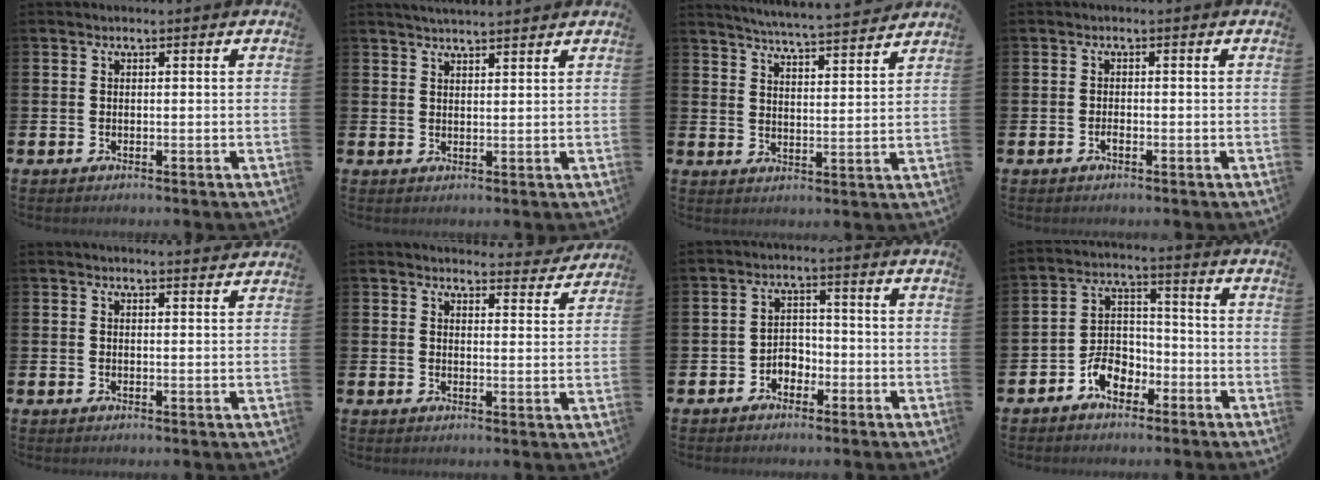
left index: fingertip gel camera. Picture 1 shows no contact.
{"total": 2.8, "force": [2.8, -0.1, 0.3], "torque": [-0.009, -0.012, 0.051]}
{"total": 5.6, "force": [5.5, -0.5, 0.9], "torque": [-0.031, -0.042, 0.094]}
{"total": 1.0, "force": [-0.5, 0.3, 0.7], "torque": [-0.015, -0.001, -0.010]}
{"total": 1.5, "force": [1.5, 0.0, -0.1], "torque": [0.010, -0.012, 0.026]}
{"total": 3.7, "force": [3.6, 0.4, 0.1], "torque": [0.010, -0.031, 0.060]}
{"total": 2.7, "force": [-1.8, 1.9, 0.8], "torque": [-0.022, 0.009, -0.042]}
{"total": 5.7, "force": [-3.6, 3.6, 2.6], "torque": [-0.053, 0.016, -0.071]}